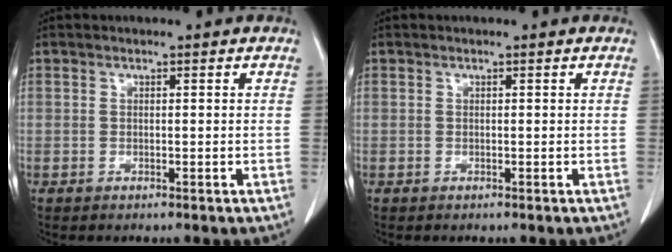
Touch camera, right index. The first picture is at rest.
{"total": 0.0}